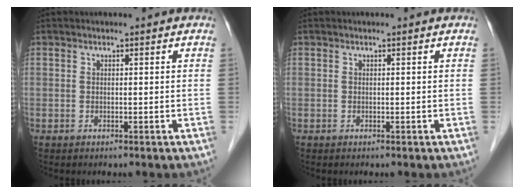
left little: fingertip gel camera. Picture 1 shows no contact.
{"total": 0.0}